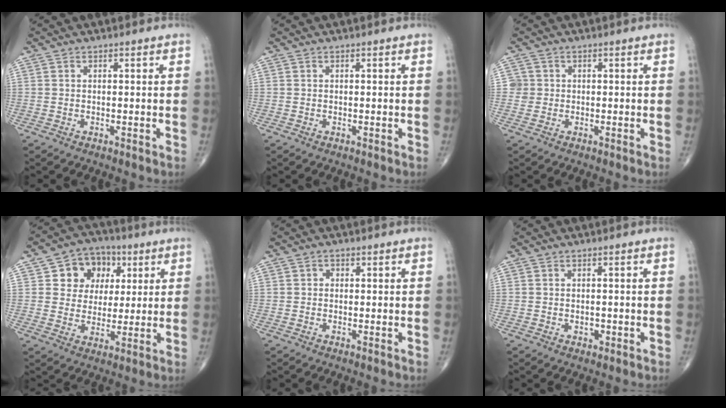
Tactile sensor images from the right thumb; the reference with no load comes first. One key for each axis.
{"total": 0.0}
{"total": 2.2, "fx": 0.1, "fy": 2.2, "fz": 0.0, "tx": 0.016, "ty": 0.006, "tz": -0.001}
{"total": 10.7, "fx": 3.6, "fy": 9.0, "fz": 4.6, "tx": -0.024, "ty": -0.005, "tz": 0.056}
{"total": 1.1, "fx": 0.2, "fy": 1.0, "fz": 0.4, "tx": 0.000, "ty": 0.002, "tz": 0.000}
{"total": 1.4, "fx": -0.2, "fy": 1.0, "fz": 1.0, "tx": -0.011, "ty": -0.001, "tz": -0.002}